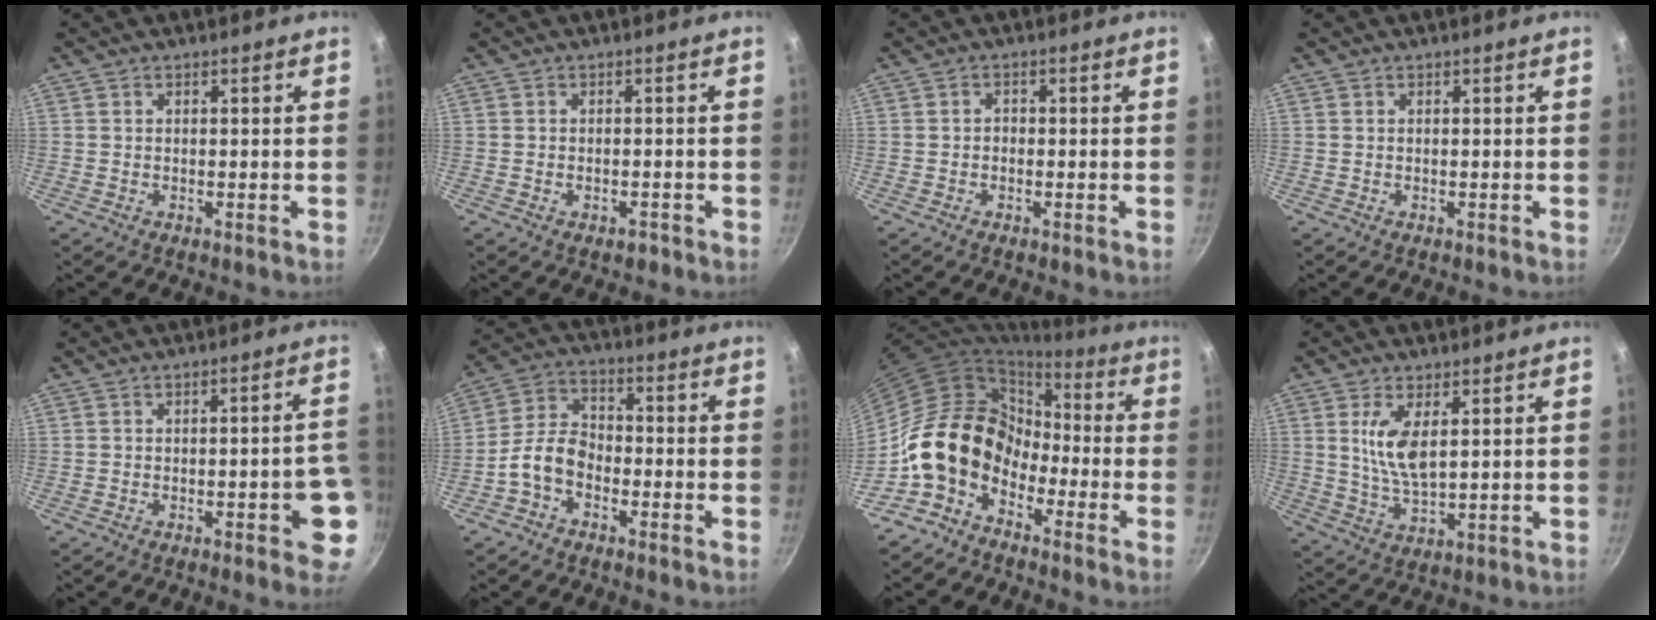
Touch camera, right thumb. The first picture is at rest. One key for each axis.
{"total": 1.6, "fx": -1.0, "fy": 0.9, "fz": 0.9, "tx": -0.013, "ty": 0.008, "tz": -0.013}
{"total": 1.1, "fx": -0.5, "fy": 0.8, "fz": 0.4, "tx": -0.006, "ty": 0.005, "tz": -0.010}
{"total": 0.0}
{"total": 7.9, "fx": -2.5, "fy": 2.8, "fz": 6.9, "tx": -0.053, "ty": 0.029, "tz": -0.027}
{"total": 7.5, "fx": -3.4, "fy": 4.8, "fz": 4.6, "tx": -0.078, "ty": 0.044, "tz": -0.080}
{"total": 12.3, "fx": -5.0, "fy": 9.2, "fz": 6.6, "tx": -0.062, "ty": 0.047, "tz": -0.102}
{"total": 7.7, "fx": 2.1, "fy": 3.2, "fz": 6.7, "tx": -0.126, "ty": -0.017, "tz": 0.046}